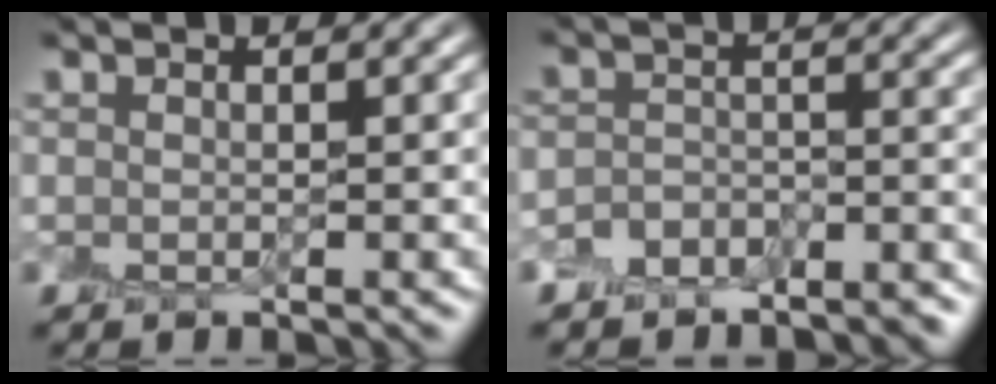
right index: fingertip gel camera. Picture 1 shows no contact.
{"total": 4.1, "force": [-3.7, 1.6, 0.3], "torque": [0.002, 0.002, -0.063]}